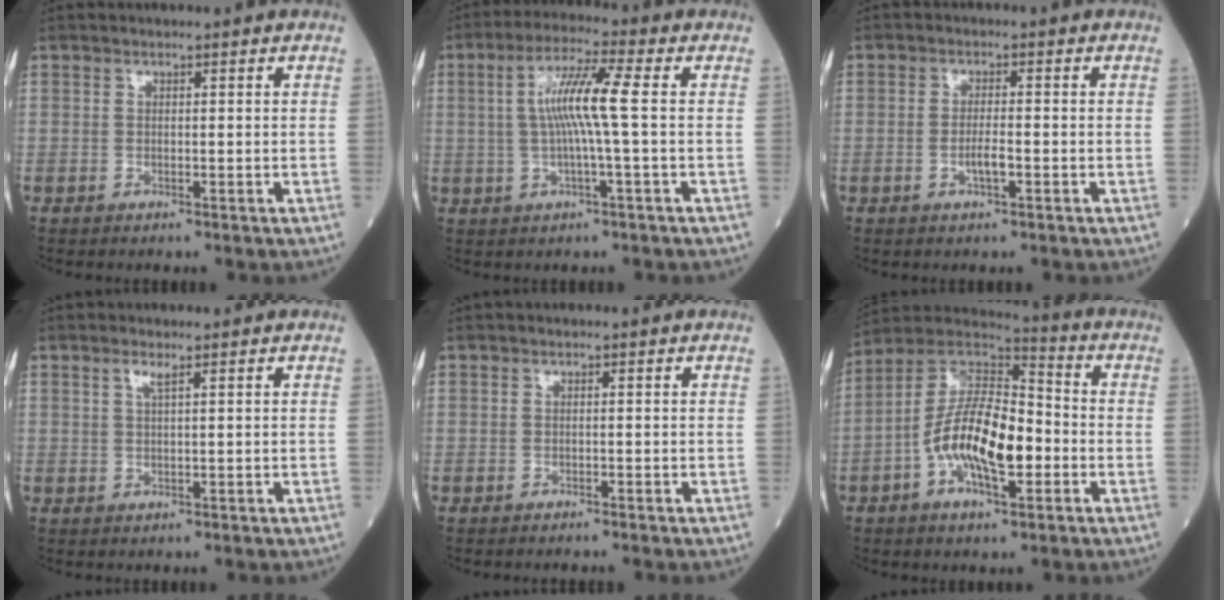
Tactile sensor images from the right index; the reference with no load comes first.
{"total": 8.0, "force": [0.5, -0.5, 7.9], "torque": [-0.156, 0.009, 0.006]}
{"total": 2.4, "force": [-0.9, 0.3, 2.3], "torque": [-0.048, -0.001, -0.016]}
{"total": 1.3, "force": [0.7, -0.1, 1.1], "torque": [-0.032, 0.001, 0.014]}
{"total": 1.6, "force": [-1.4, -0.1, 0.7], "torque": [-0.012, 0.000, -0.018]}
{"total": 14.3, "force": [-3.5, 4.9, 12.9], "torque": [-0.259, 0.018, -0.069]}